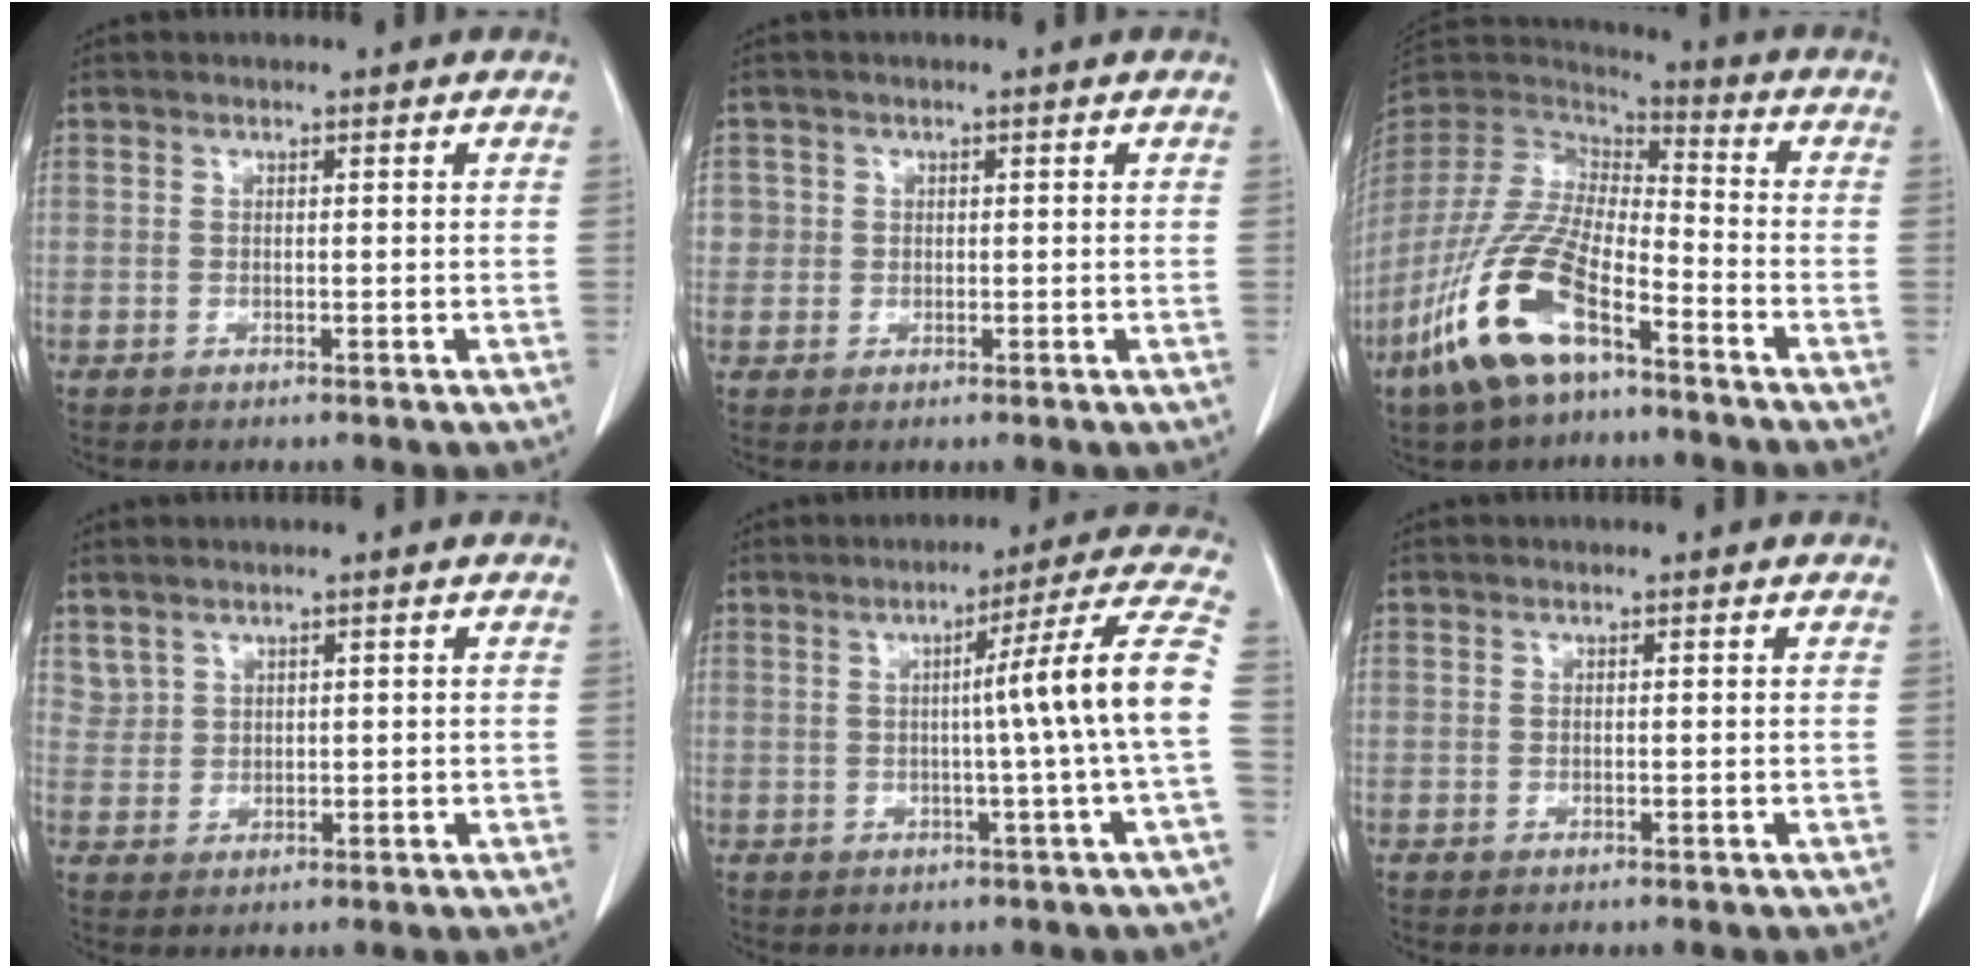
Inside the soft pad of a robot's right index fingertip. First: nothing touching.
{"total": 2.0, "force": [0.3, 1.9, 0.1], "torque": [0.014, 0.003, 0.002]}
{"total": 16.2, "force": [-9.0, 5.1, 12.5], "torque": [-0.268, -0.020, -0.170]}
{"total": 2.5, "force": [2.0, 1.6, 0.3], "torque": [-0.003, 0.005, 0.044]}
{"total": 11.6, "force": [-0.5, -2.6, 11.3], "torque": [-0.147, 0.008, -0.007]}
{"total": 0.0}